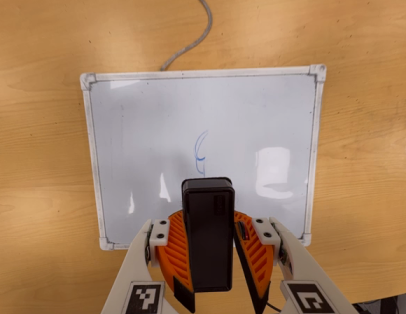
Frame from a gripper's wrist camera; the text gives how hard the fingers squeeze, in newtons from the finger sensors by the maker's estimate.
{"total": 8.3, "left": 9.0, "right": 7.6}